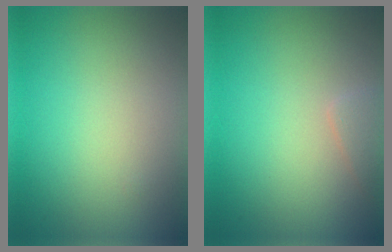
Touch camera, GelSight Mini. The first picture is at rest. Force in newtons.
{"total": 1.0, "press": 1.0, "slide": 0.1}